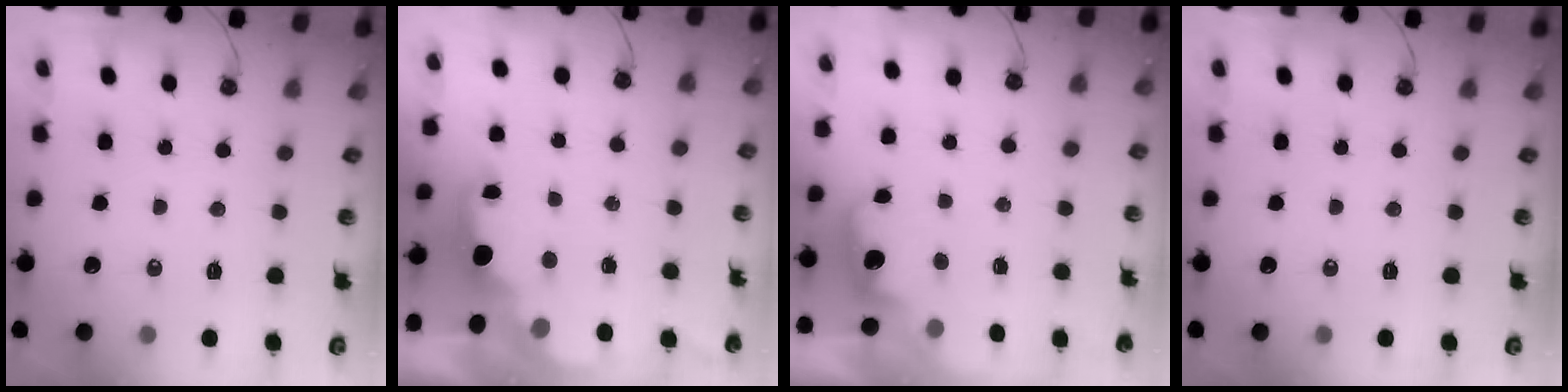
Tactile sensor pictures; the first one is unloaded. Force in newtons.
{"total": 2.3, "press": 2.2, "slide": 0.8}
{"total": 1.4, "press": 1.2, "slide": 0.8}
{"total": 0.0}